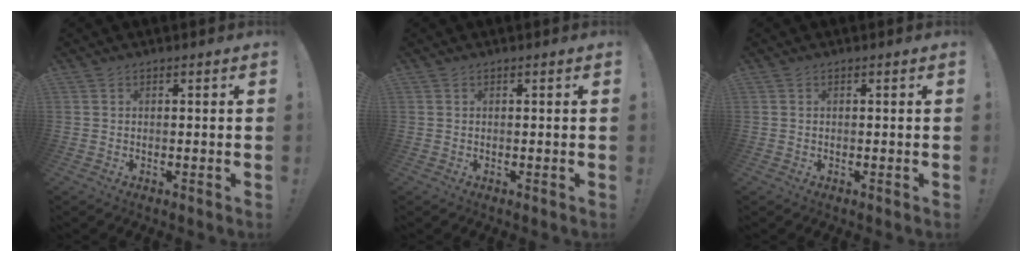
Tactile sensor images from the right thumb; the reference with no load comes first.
{"total": 0.0}
{"total": 0.0}